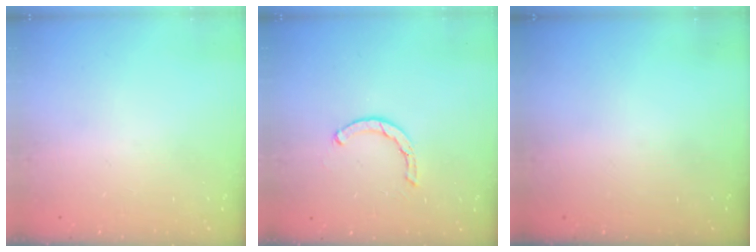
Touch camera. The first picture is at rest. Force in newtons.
{"total": 1.6, "press": 1.6, "slide": 0.1}
{"total": 0.0}